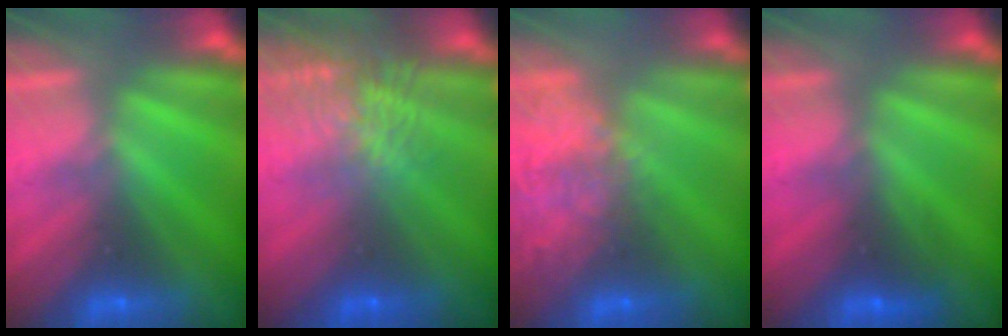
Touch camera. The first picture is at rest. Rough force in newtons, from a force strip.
{"total": 7.8}
{"total": 7.1}
{"total": 2.6}